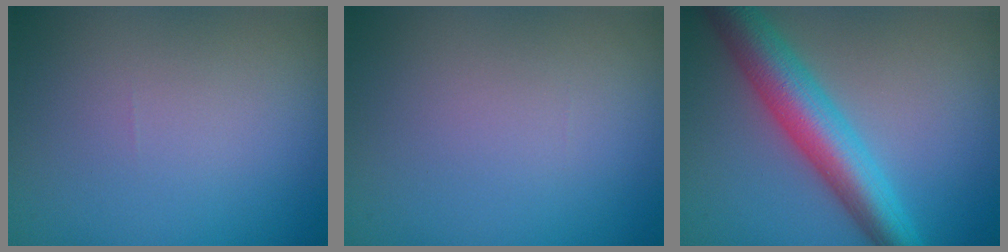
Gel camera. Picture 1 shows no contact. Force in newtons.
{"total": 0.0}
{"total": 7.3, "press": 7.2, "slide": 0.3}